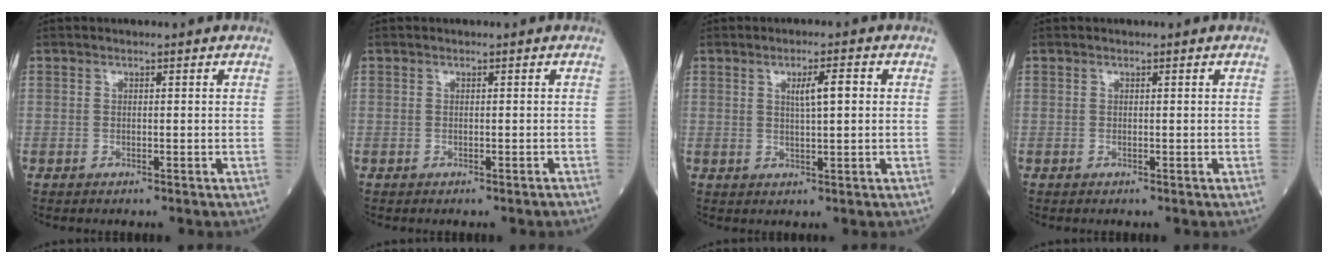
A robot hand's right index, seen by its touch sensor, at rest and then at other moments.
{"total": 0.0}
{"total": 3.8, "force": [1.0, 0.4, 3.7], "torque": [-0.064, 0.003, 0.018]}
{"total": 0.0}